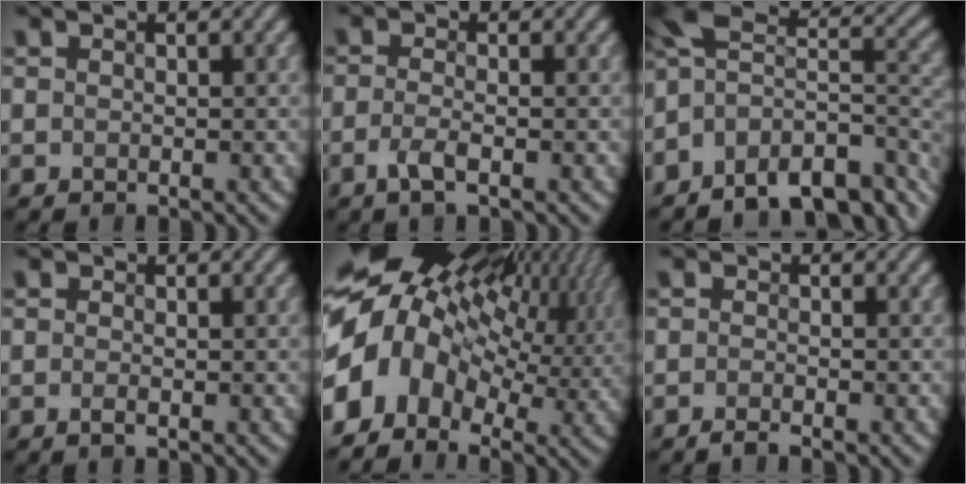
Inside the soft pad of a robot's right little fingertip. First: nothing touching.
{"total": 1.7, "force": [-0.9, 0.3, 1.4], "torque": [-0.038, 0.000, -0.023]}
{"total": 11.2, "force": [-5.8, 6.3, 7.2], "torque": [-0.123, 0.005, -0.070]}
{"total": 0.7, "force": [-0.3, 0.1, 0.6], "torque": [-0.017, 0.001, -0.008]}
{"total": 17.0, "force": [2.6, 11.3, 12.4], "torque": [-0.248, 0.006, 0.057]}
{"total": 1.0, "force": [-0.9, 0.0, 0.5], "torque": [-0.014, 0.003, -0.022]}